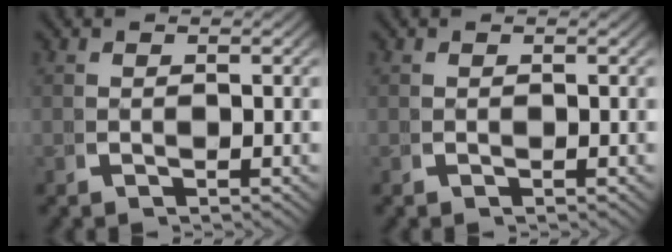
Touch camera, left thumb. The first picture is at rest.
{"total": 0.0}